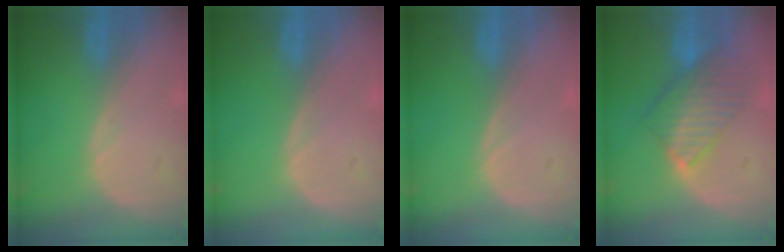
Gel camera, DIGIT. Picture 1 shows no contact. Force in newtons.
{"total": 0.0}
{"total": 0.0}
{"total": 7.8, "press": 7.1, "slide": 3.3}